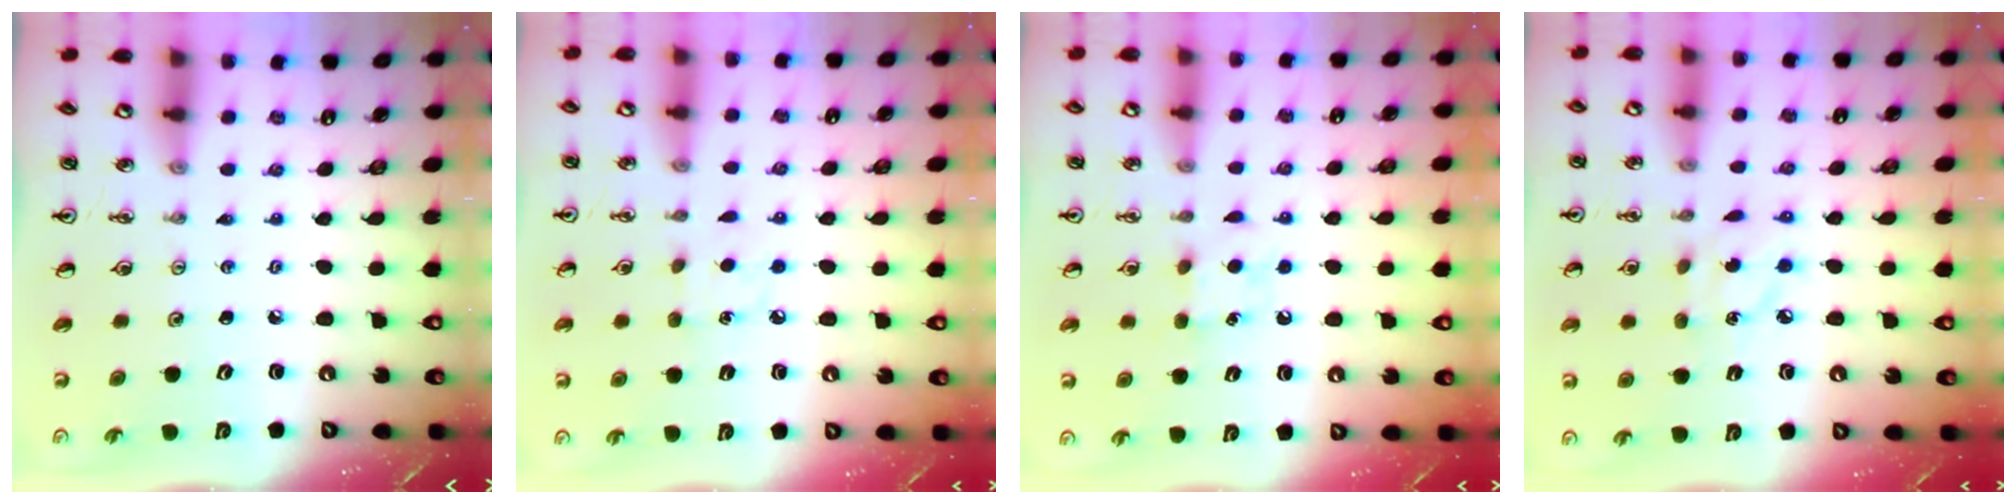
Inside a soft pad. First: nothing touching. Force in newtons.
{"total": 6.1, "press": 6.1, "slide": 0.6}
{"total": 6.4, "press": 6.3, "slide": 0.6}
{"total": 4.3, "press": 4.3, "slide": 0.5}